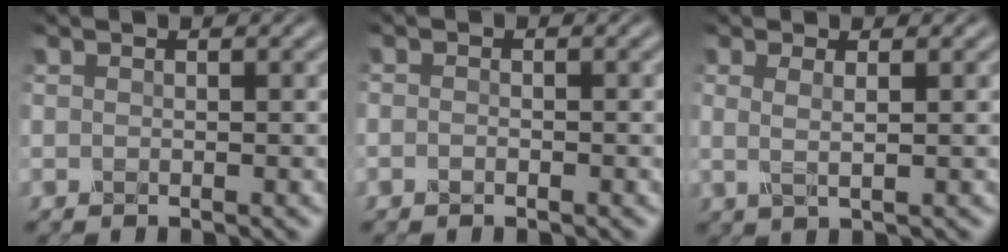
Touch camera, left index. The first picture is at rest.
{"total": 0.6, "force": [-0.4, 0.3, 0.3], "torque": [-0.007, 0.002, -0.009]}
{"total": 1.6, "force": [0.5, 0.5, 1.5], "torque": [-0.027, 0.001, 0.007]}